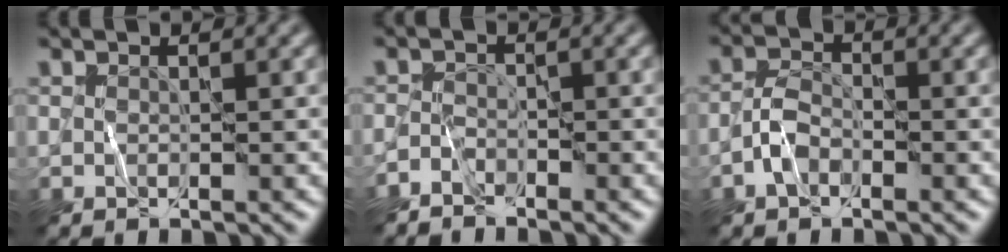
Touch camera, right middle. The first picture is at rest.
{"total": 1.8, "force": [-1.7, 0.6, 0.3], "torque": [-0.006, 0.004, -0.041]}
{"total": 2.3, "force": [-1.3, 1.3, 1.4], "torque": [-0.026, 0.010, -0.032]}